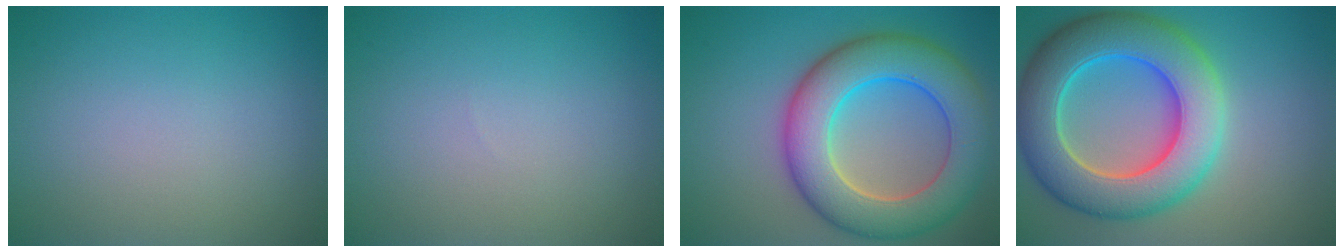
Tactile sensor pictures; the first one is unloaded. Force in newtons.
{"total": 0.0}
{"total": 10.0, "press": 10.0, "slide": 0.6}
{"total": 10.8, "press": 10.8, "slide": 0.4}